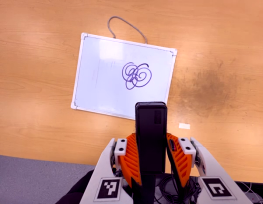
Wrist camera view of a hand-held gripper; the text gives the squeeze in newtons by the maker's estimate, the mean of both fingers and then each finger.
{"total": 4.5, "left": 3.5, "right": 5.5}